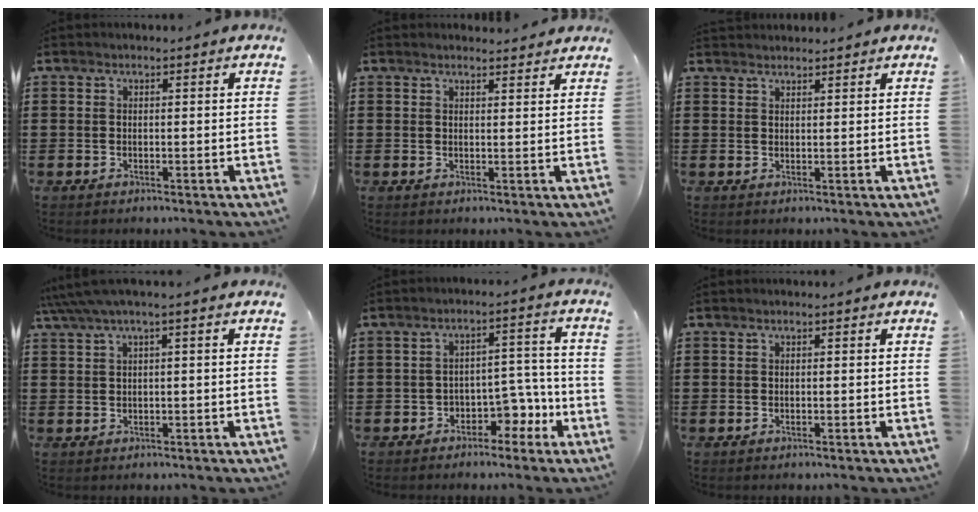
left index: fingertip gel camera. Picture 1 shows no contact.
{"total": 1.5, "force": [1.5, 0.1, 0.2], "torque": [-0.008, 0.001, 0.030]}
{"total": 1.5, "force": [1.5, 0.2, 0.0], "torque": [-0.004, 0.001, 0.029]}
{"total": 2.4, "force": [0.1, 0.1, 2.4], "torque": [-0.050, -0.007, -0.003]}
{"total": 5.2, "force": [-3.2, 3.3, 2.4], "torque": [-0.048, 0.014, -0.062]}
{"total": 0.0}